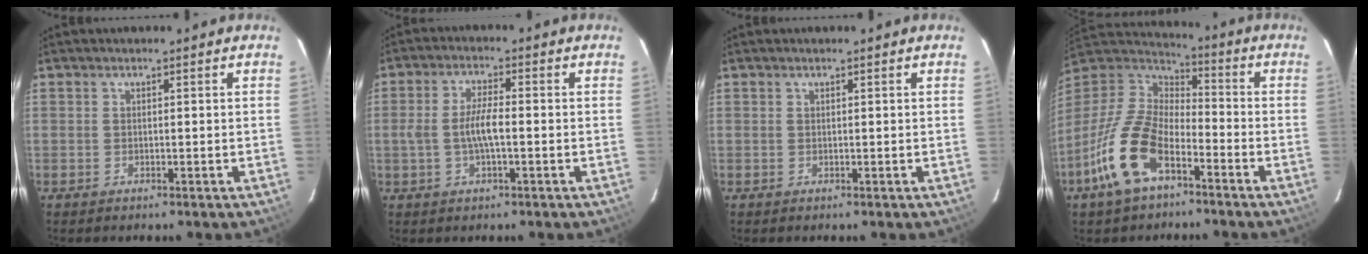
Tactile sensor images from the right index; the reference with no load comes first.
{"total": 5.3, "force": [-0.9, 1.3, 5.1], "torque": [-0.102, 0.005, -0.017]}
{"total": 0.0}
{"total": 16.9, "force": [-8.9, 8.0, 11.8], "torque": [-0.248, -0.014, -0.178]}